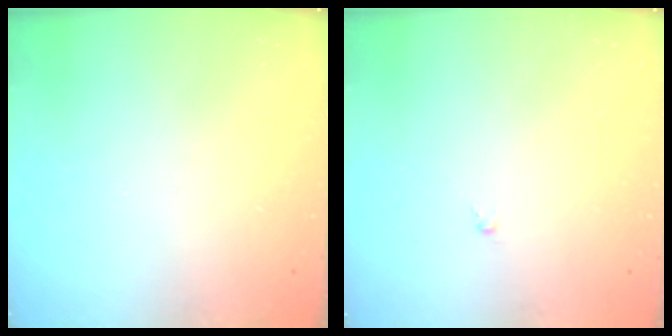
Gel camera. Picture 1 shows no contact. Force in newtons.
{"total": 0.0}